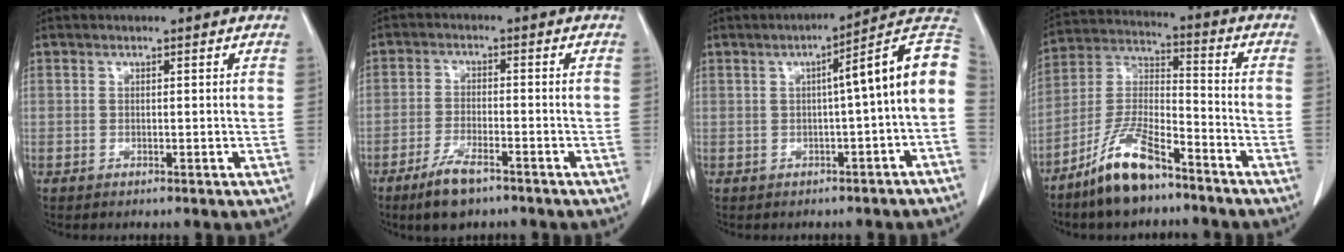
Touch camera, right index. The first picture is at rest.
{"total": 6.0, "force": [-4.2, 1.7, 3.9], "torque": [-0.082, -0.008, -0.073]}
{"total": 10.2, "force": [-0.2, 0.2, 10.1], "torque": [-0.128, 0.033, -0.011]}
{"total": 11.8, "force": [-8.5, 3.1, 7.6], "torque": [-0.162, -0.004, -0.166]}